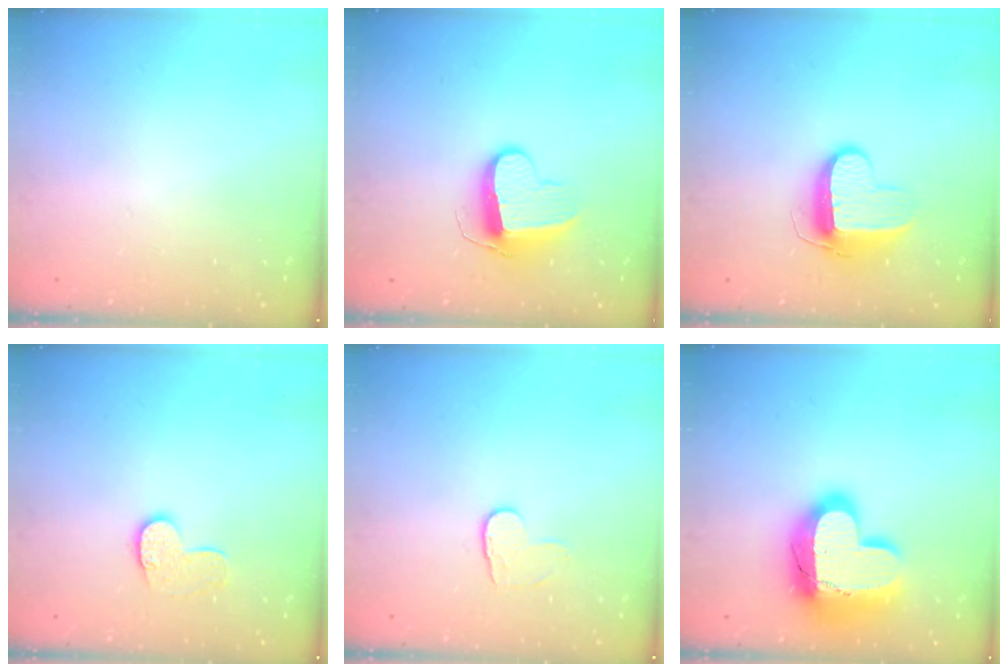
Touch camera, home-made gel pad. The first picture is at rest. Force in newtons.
{"total": 10.1, "press": 10.1, "slide": 0.3}
{"total": 10.3, "press": 10.3, "slide": 1.0}
{"total": 9.1, "press": 9.0, "slide": 0.6}
{"total": 5.8, "press": 5.7, "slide": 0.5}
{"total": 20.9, "press": 20.9, "slide": 1.8}